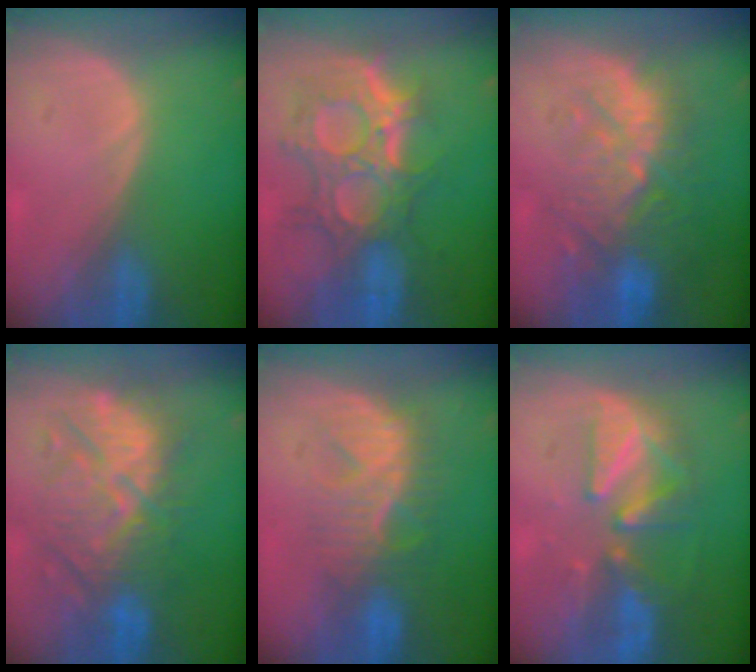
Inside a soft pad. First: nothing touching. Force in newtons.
{"total": 11.8, "press": 10.6, "slide": 5.2}
{"total": 11.0, "press": 9.9, "slide": 4.7}
{"total": 11.0, "press": 10.9, "slide": 1.8}
{"total": 8.0, "press": 7.9, "slide": 1.2}
{"total": 8.4, "press": 8.0, "slide": 2.4}